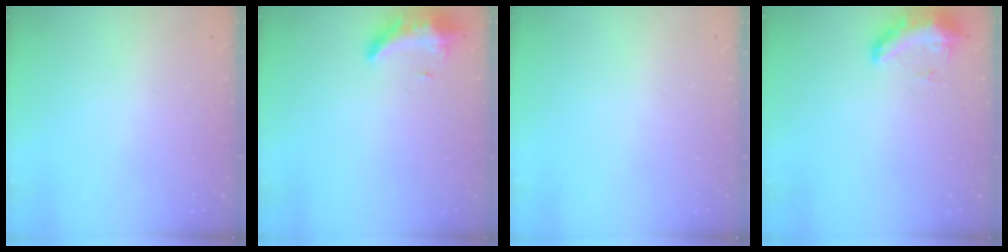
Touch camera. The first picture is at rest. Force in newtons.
{"total": 8.2, "press": 8.1, "slide": 1.6}
{"total": 0.0}
{"total": 10.2, "press": 9.3, "slide": 4.2}